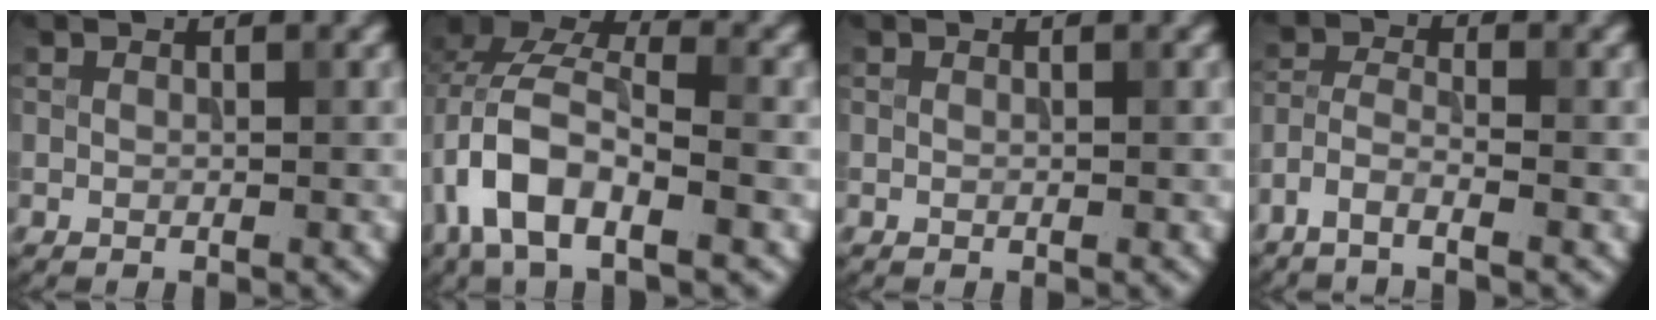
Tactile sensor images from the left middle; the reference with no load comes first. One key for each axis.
{"total": 8.6, "fx": -3.1, "fy": 4.5, "fz": 6.7, "tx": -0.129, "ty": 0.009, "tz": -0.066}
{"total": 0.0}
{"total": 2.8, "fx": -2.1, "fy": 0.5, "fz": 1.7, "tx": -0.040, "ty": 0.000, "tz": -0.055}